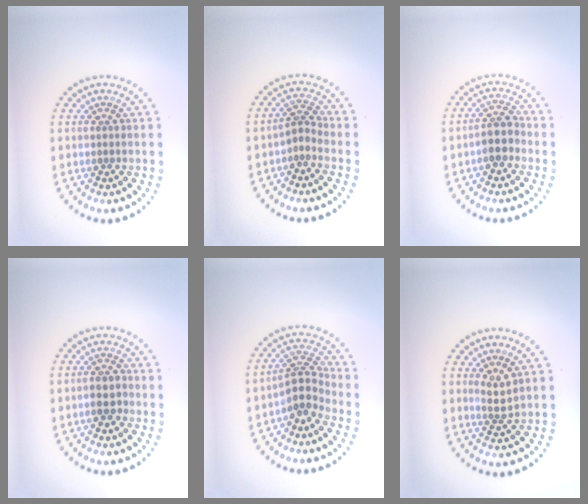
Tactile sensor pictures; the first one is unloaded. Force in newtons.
{"total": 1.9, "press": 1.3, "slide": 1.4}
{"total": 2.7, "press": 2.4, "slide": 1.2}
{"total": 1.9, "press": 1.8, "slide": 0.7}
{"total": 3.1, "press": 2.3, "slide": 2.0}
{"total": 1.9, "press": 1.4, "slide": 1.2}